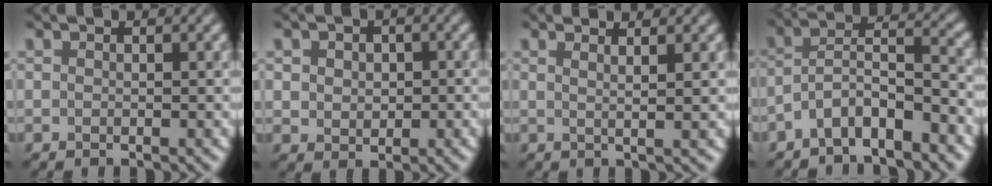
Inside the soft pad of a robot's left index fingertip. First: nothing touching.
{"total": 2.8, "force": [0.6, 2.5, 1.3], "torque": [-0.015, 0.015, 0.006]}
{"total": 3.4, "force": [2.2, 1.2, 2.4], "torque": [-0.014, 0.022, -0.002]}
{"total": 5.3, "force": [-3.9, 1.5, 3.2], "torque": [-0.062, 0.008, -0.071]}